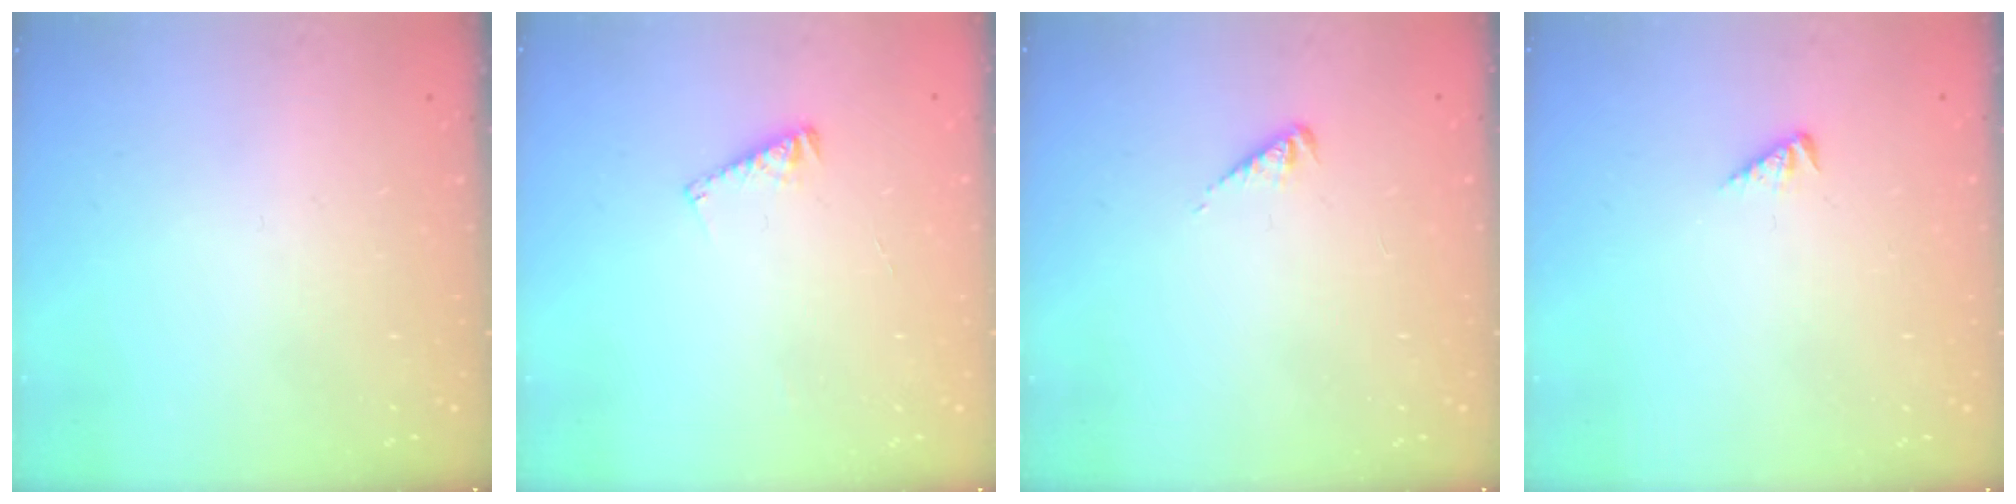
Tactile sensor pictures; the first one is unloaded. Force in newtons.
{"total": 4.5, "press": 4.5, "slide": 0.5}
{"total": 2.6, "press": 2.5, "slide": 0.5}
{"total": 2.1, "press": 2.1, "slide": 0.4}